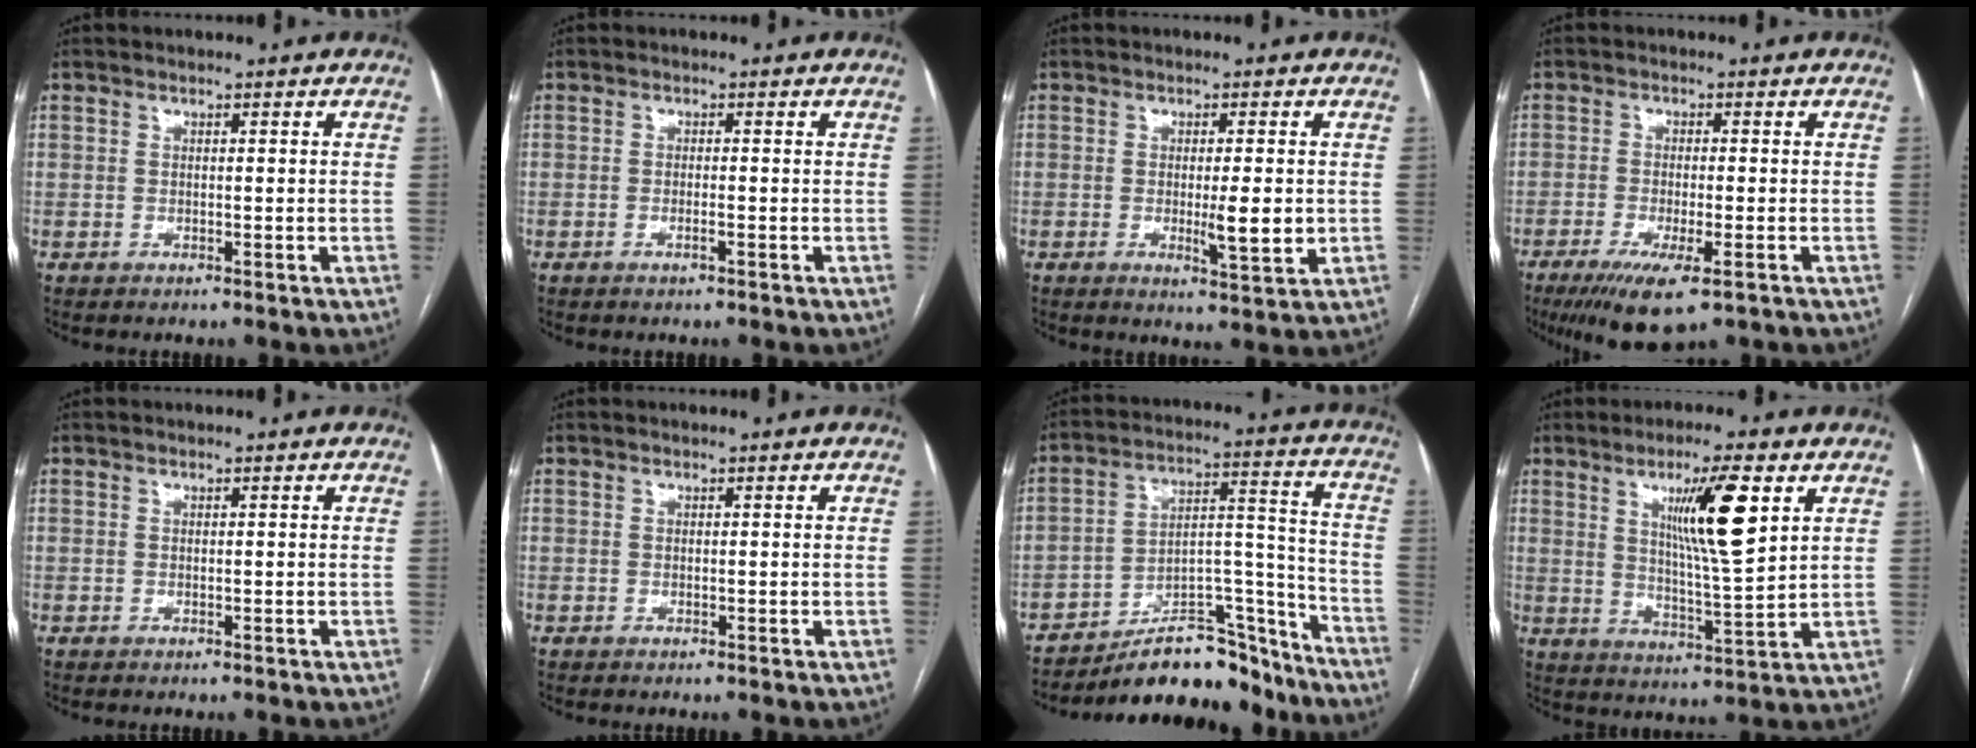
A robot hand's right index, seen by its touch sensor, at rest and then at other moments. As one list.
[{"total": 1.0, "force": [-0.5, 0.0, 0.9], "torque": [-0.019, 0.000, -0.008]}, {"total": 5.0, "force": [-0.5, 0.7, 5.0], "torque": [-0.076, -0.008, -0.005]}, {"total": 8.5, "force": [-5.0, 1.4, 6.8], "torque": [-0.115, -0.023, -0.079]}, {"total": 0.0}, {"total": 0.0}, {"total": 17.1, "force": [-15.4, 5.0, 5.6], "torque": [-0.069, 0.053, -0.238]}, {"total": 11.0, "force": [4.5, 0.4, 10.0], "torque": [-0.169, -0.007, 0.076]}]